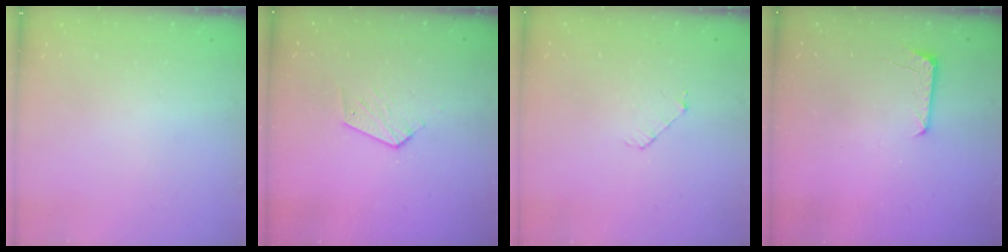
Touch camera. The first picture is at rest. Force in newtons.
{"total": 4.8, "press": 4.8, "slide": 0.5}
{"total": 4.1, "press": 4.1, "slide": 0.3}
{"total": 7.0, "press": 6.9, "slide": 0.7}